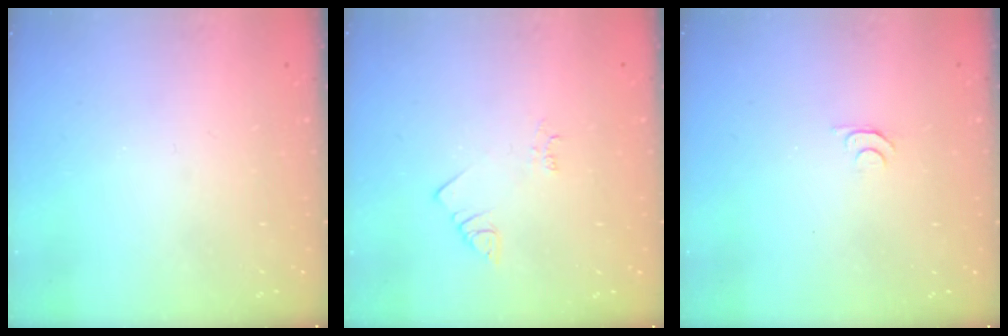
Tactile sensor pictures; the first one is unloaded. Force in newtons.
{"total": 2.5, "press": 2.5, "slide": 0.5}
{"total": 4.6, "press": 4.5, "slide": 0.7}